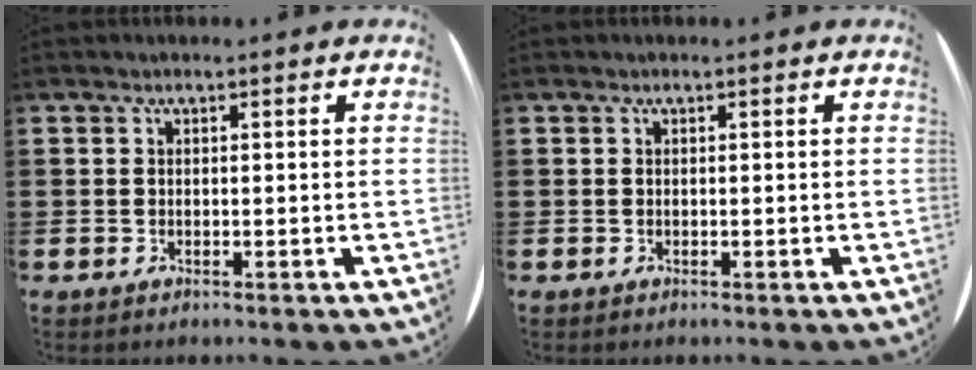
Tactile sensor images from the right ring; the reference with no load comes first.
{"total": 0.0}